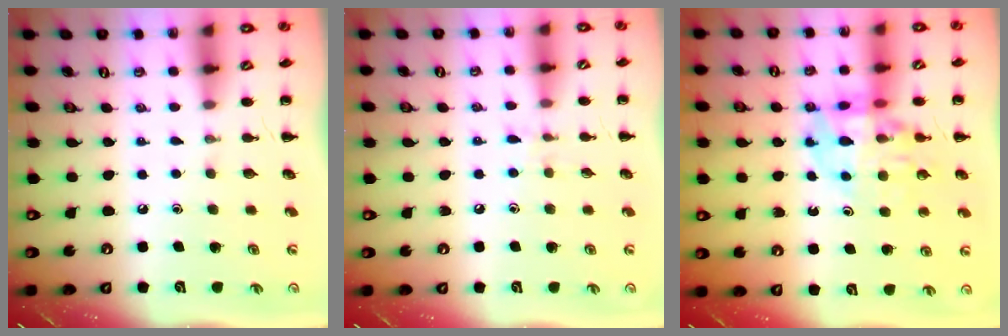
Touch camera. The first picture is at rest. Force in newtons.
{"total": 6.0, "press": 5.8, "slide": 1.8}
{"total": 13.6, "press": 13.2, "slide": 3.1}